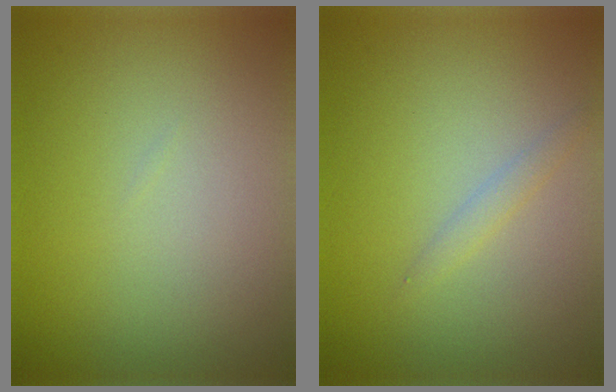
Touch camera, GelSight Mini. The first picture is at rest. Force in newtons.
{"total": 1.0, "press": 0.9, "slide": 0.1}